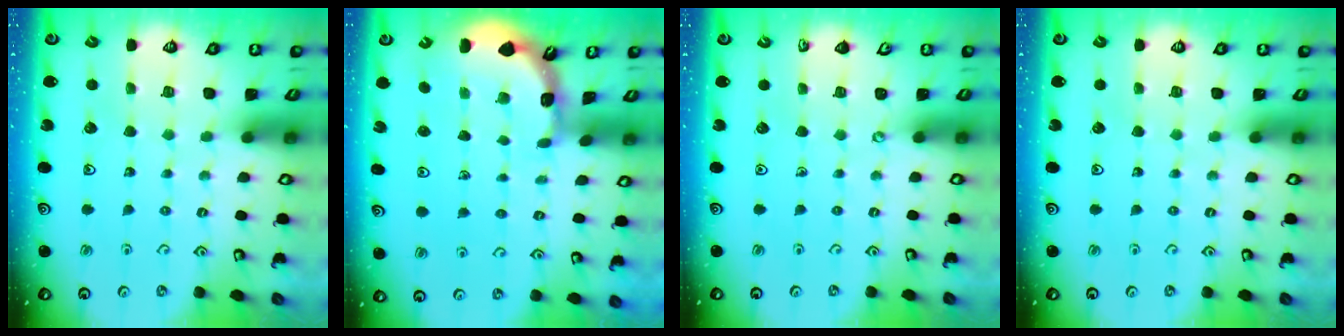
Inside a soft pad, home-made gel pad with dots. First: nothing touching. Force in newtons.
{"total": 1.6, "press": 1.6, "slide": 0.1}
{"total": 0.0}
{"total": 0.0}